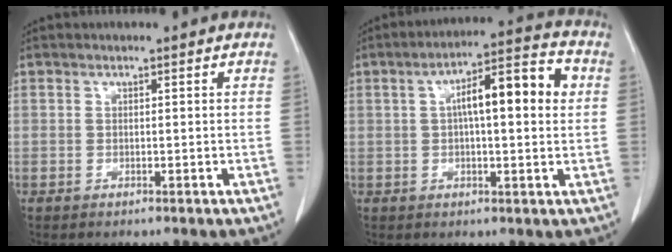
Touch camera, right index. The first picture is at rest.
{"total": 11.1, "force": [2.1, 2.5, 10.6], "torque": [-0.170, 0.032, 0.027]}